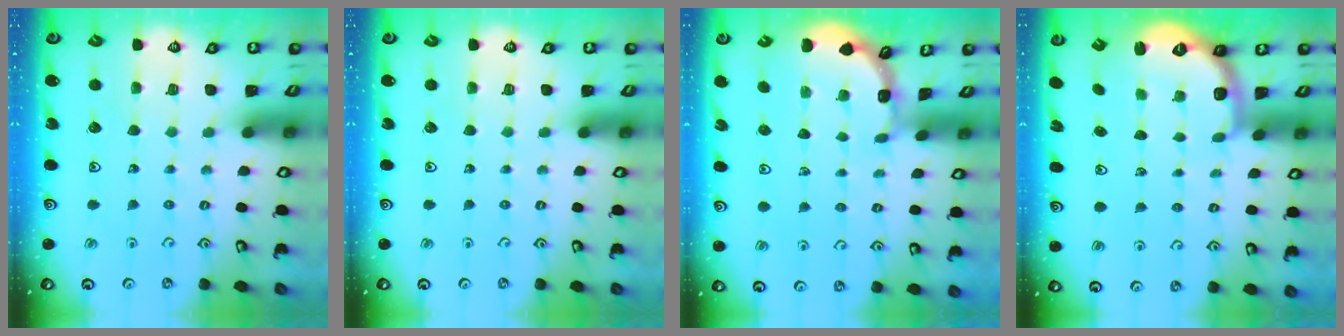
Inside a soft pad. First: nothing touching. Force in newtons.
{"total": 0.0}
{"total": 1.0, "press": 1.0, "slide": 0.2}
{"total": 2.7, "press": 1.7, "slide": 2.1}